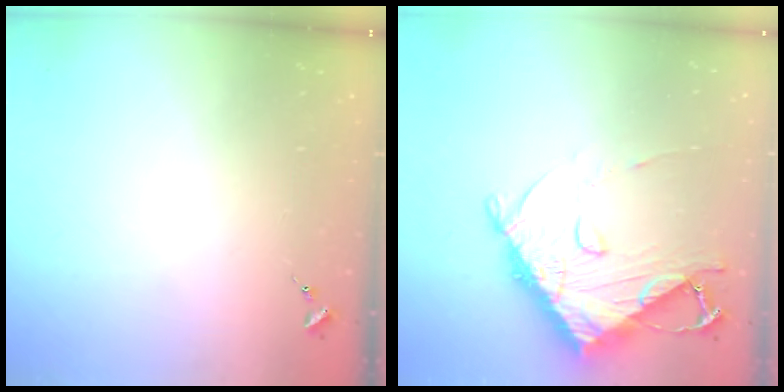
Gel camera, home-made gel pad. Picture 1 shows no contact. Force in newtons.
{"total": 14.2, "press": 14.1, "slide": 1.7}